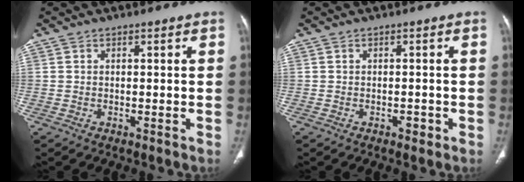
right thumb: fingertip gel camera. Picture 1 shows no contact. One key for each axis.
{"total": 1.2, "fx": -0.7, "fy": 0.7, "fz": 0.7, "tx": -0.005, "ty": 0.002, "tz": -0.009}